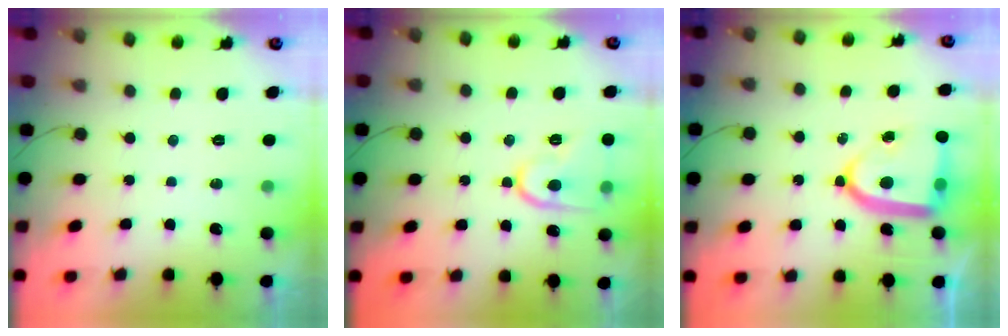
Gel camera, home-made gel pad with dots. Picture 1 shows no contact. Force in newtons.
{"total": 13.1, "press": 13.0, "slide": 1.3}
{"total": 15.3, "press": 15.2, "slide": 1.5}